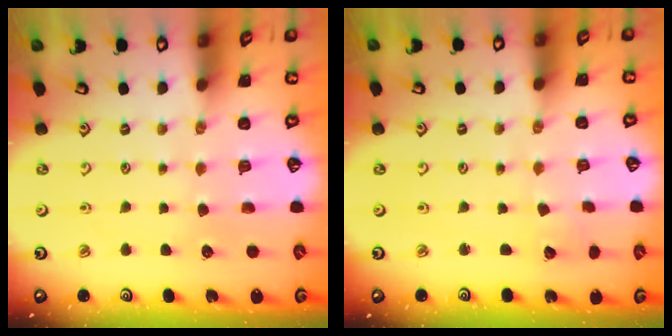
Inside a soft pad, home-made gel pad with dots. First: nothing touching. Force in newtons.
{"total": 1.9, "press": 1.9, "slide": 0.2}